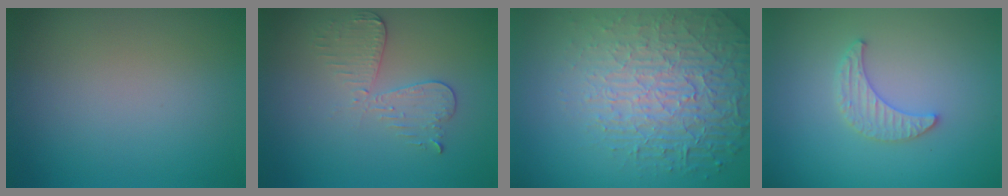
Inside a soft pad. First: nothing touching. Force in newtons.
{"total": 2.9, "press": 2.7, "slide": 1.2}
{"total": 7.4, "press": 5.4, "slide": 5.0}
{"total": 2.2, "press": 2.2, "slide": 0.5}